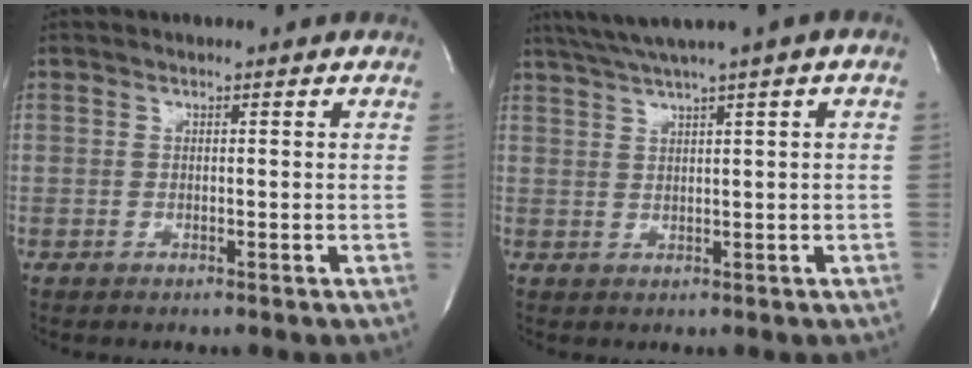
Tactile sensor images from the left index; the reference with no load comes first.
{"total": 6.1, "force": [3.9, -0.9, 4.6], "torque": [-0.083, 0.024, 0.070]}